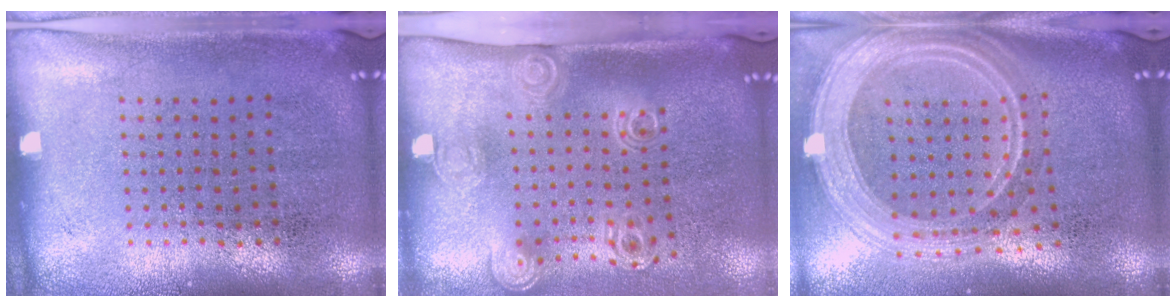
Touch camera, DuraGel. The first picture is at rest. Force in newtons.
{"total": 2.1, "press": 1.4, "slide": 1.6}
{"total": 2.9, "press": 2.4, "slide": 1.7}